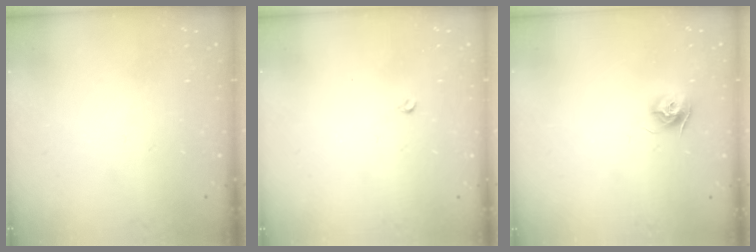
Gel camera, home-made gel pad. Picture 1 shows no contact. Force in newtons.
{"total": 2.6, "press": 2.5, "slide": 0.4}
{"total": 8.1, "press": 8.1, "slide": 0.1}